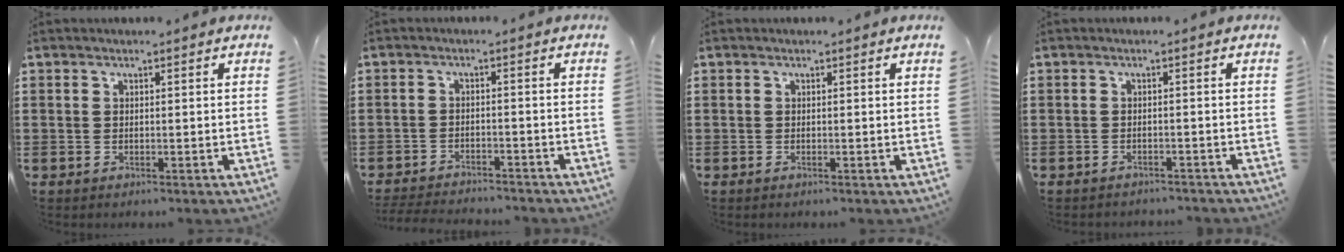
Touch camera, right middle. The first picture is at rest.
{"total": 3.1, "force": [-3.1, 0.2, 0.3], "torque": [-0.017, -0.005, -0.066]}
{"total": 0.0}
{"total": 1.1, "force": [-1.1, 0.1, 0.1], "torque": [-0.007, -0.001, -0.024]}